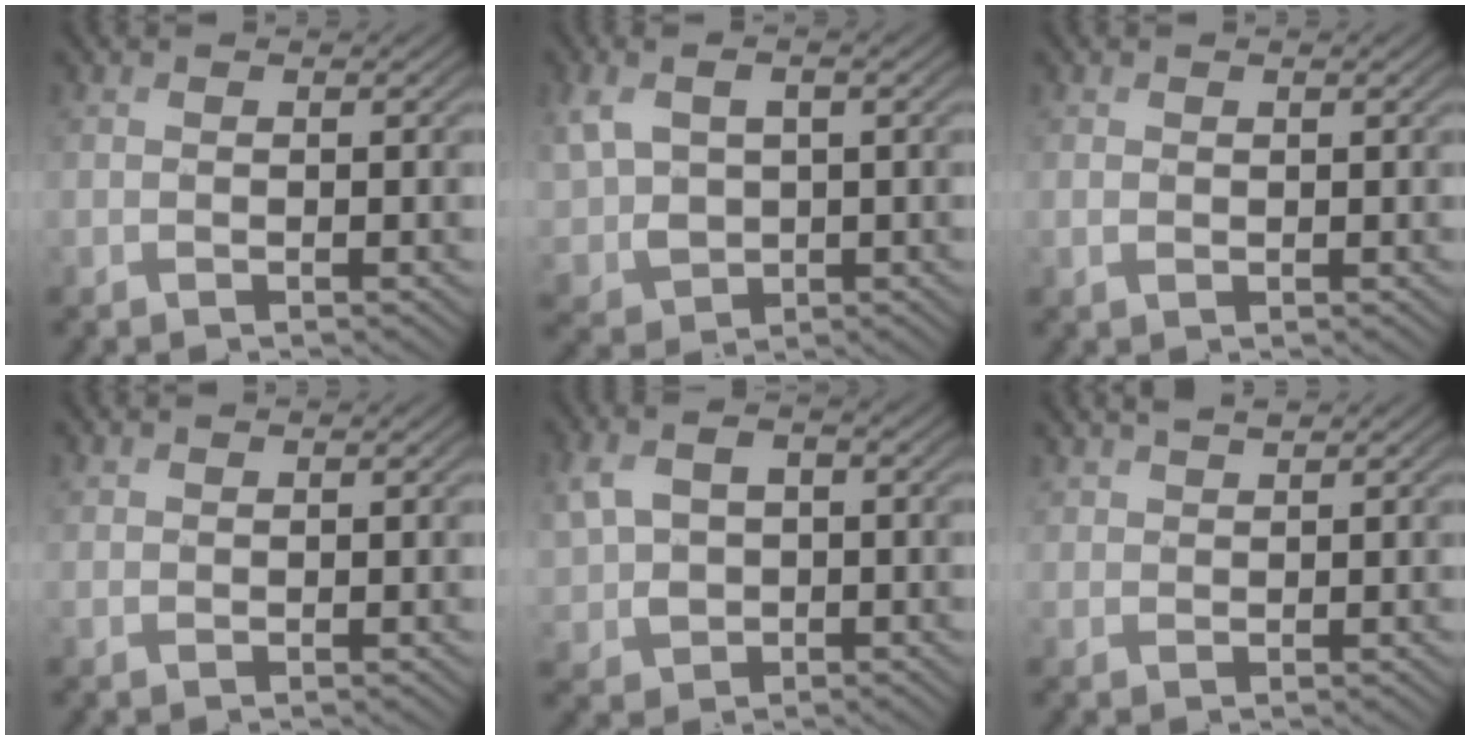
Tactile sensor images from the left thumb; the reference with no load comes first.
{"total": 6.9, "force": [1.5, 4.7, 4.9], "torque": [-0.125, -0.006, 0.030]}
{"total": 1.1, "force": [0.3, 0.7, 0.8], "torque": [-0.021, 0.000, 0.009]}
{"total": 1.0, "force": [0.9, 0.4, 0.2], "torque": [-0.009, 0.000, 0.022]}
{"total": 6.3, "force": [0.6, 4.7, 4.2], "torque": [-0.097, 0.001, 0.011]}
{"total": 2.5, "force": [2.1, 0.9, 1.0], "torque": [-0.025, 0.006, 0.049]}